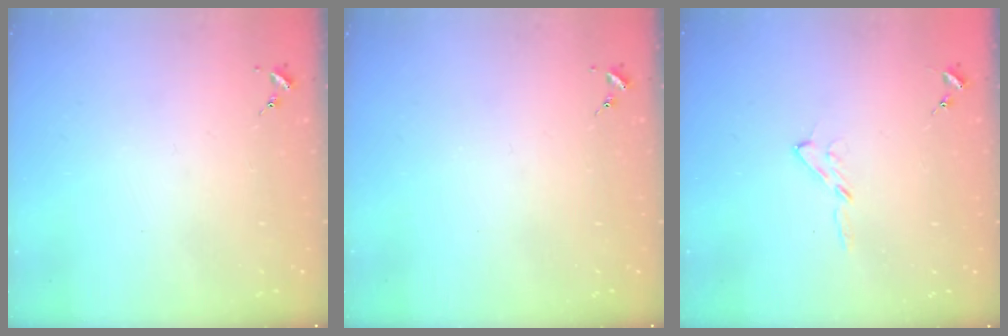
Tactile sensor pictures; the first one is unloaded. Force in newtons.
{"total": 0.0}
{"total": 3.7, "press": 3.7, "slide": 0.4}